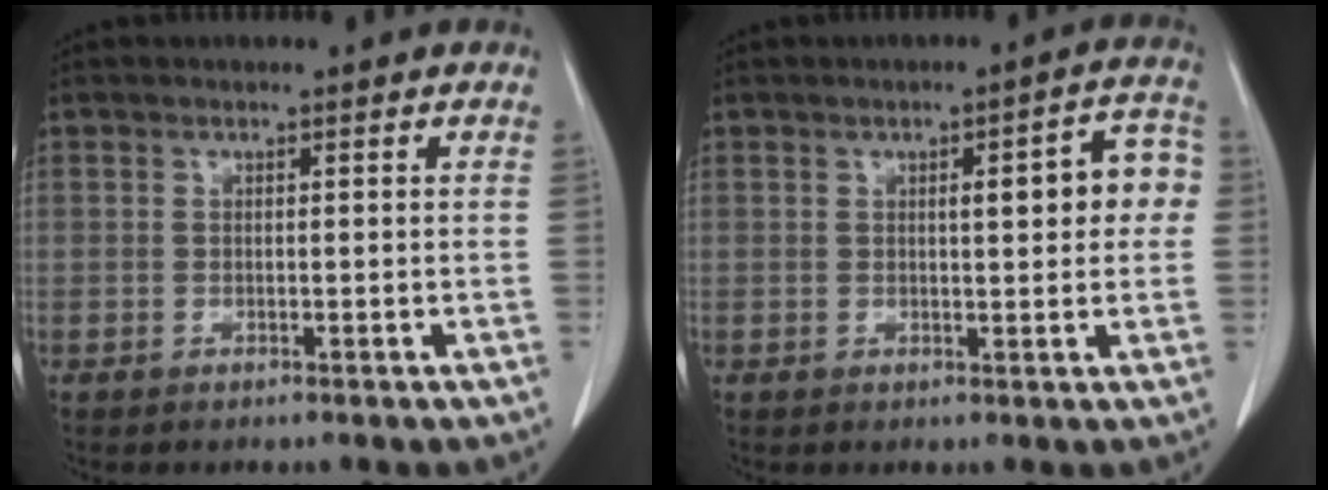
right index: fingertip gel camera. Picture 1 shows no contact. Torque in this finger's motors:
{"motor_torque": [0.15, 0.08, 0.16, 0.03]}